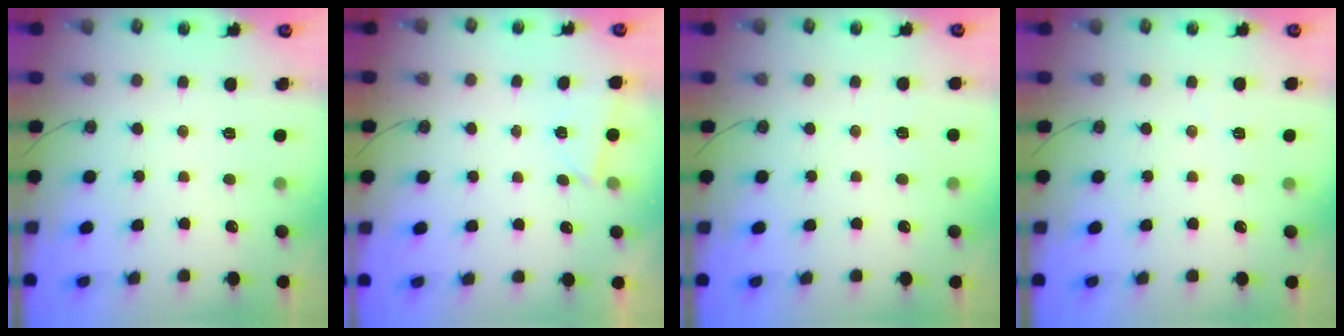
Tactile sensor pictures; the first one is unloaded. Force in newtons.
{"total": 2.6, "press": 1.5, "slide": 2.1}
{"total": 2.1, "press": 2.1, "slide": 0.4}
{"total": 2.9, "press": 1.9, "slide": 2.2}